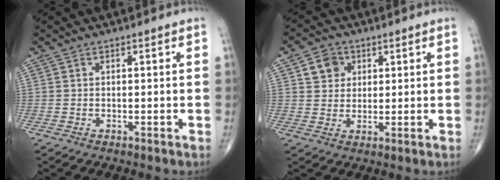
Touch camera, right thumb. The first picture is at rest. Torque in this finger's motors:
{"motor_torque": [-0.22, 0.21, 0.25, 0.23, 0.00]}